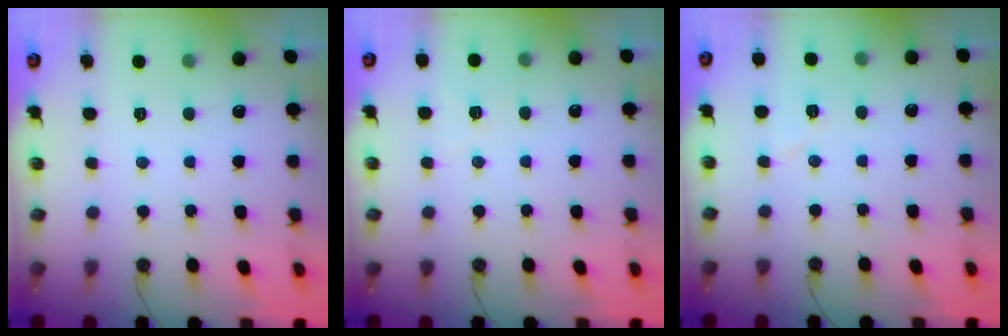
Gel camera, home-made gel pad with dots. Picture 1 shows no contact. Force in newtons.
{"total": 3.9, "press": 3.6, "slide": 1.5}
{"total": 4.3, "press": 3.8, "slide": 1.9}